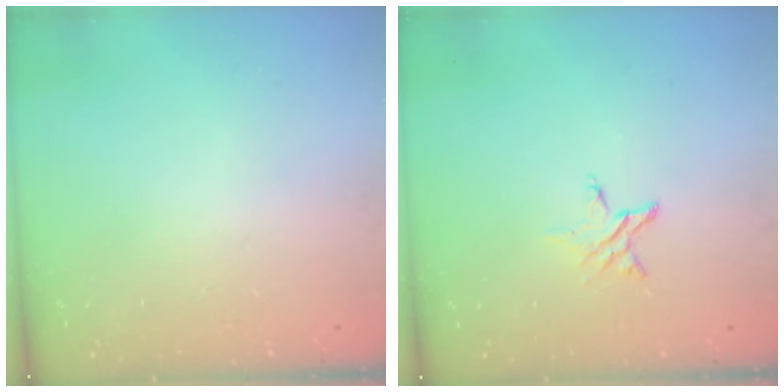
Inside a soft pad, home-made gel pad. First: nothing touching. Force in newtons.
{"total": 3.9, "press": 3.9, "slide": 0.4}